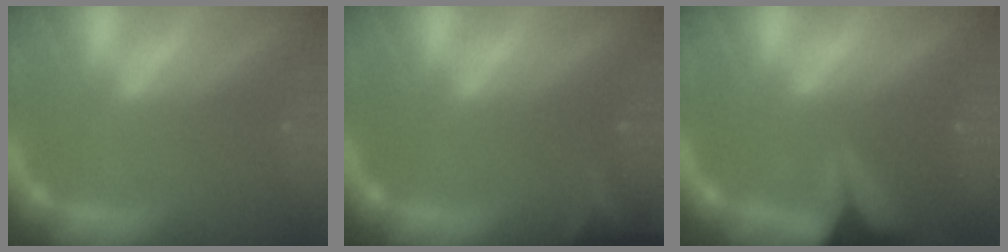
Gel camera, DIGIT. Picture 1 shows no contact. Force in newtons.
{"total": 4.0}
{"total": 8.4}